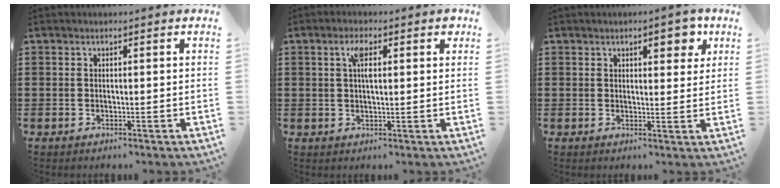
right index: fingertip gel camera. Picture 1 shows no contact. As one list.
[{"total": 3.7, "force": [1.3, 1.2, 3.3], "torque": [-0.054, 0.003, 0.015]}, {"total": 4.5, "force": [2.5, 1.7, 3.3], "torque": [-0.038, -0.003, 0.036]}]